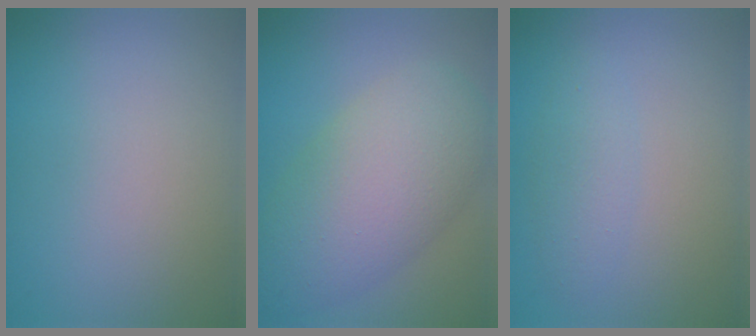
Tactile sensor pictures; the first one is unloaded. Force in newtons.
{"total": 8.5, "press": 8.5, "slide": 0.3}
{"total": 1.9, "press": 1.9, "slide": 0.0}